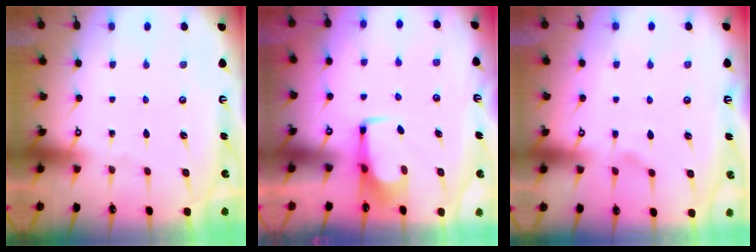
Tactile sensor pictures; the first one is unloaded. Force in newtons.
{"total": 1.7, "press": 1.6, "slide": 0.6}
{"total": 1.8, "press": 1.3, "slide": 1.2}